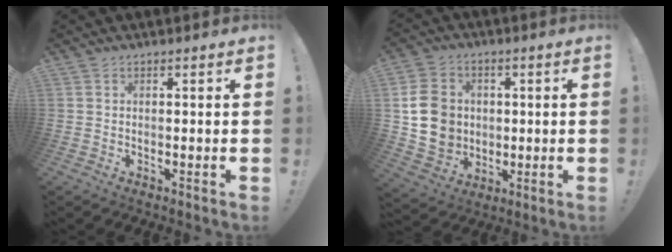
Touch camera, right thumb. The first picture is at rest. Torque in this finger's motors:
{"motor_torque": [-0.16, 0.62, -0.04, -0.06, 0.06]}